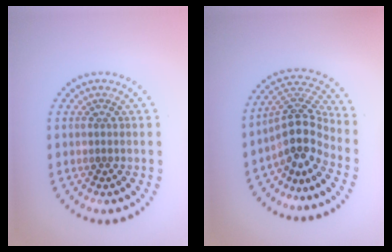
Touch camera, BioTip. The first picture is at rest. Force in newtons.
{"total": 4.3, "press": 3.4, "slide": 2.7}